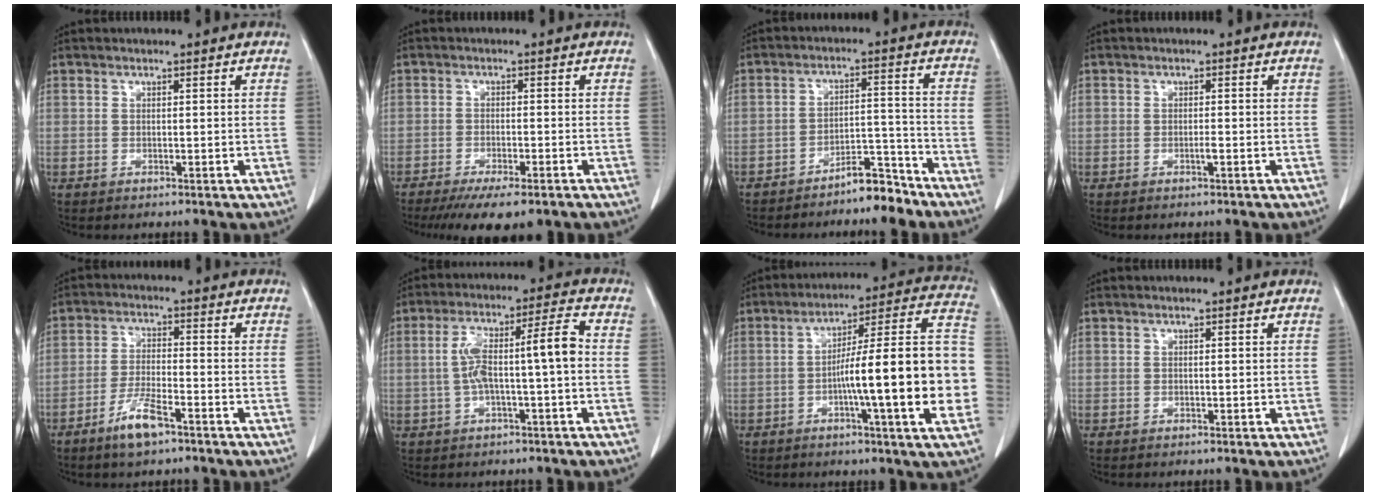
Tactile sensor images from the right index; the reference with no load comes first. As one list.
[{"total": 8.5, "force": [-6.3, 2.5, 5.2], "torque": [-0.070, -0.012, -0.094]}, {"total": 6.3, "force": [-5.5, 1.4, 2.7], "torque": [-0.036, 0.013, -0.093]}, {"total": 0.9, "force": [-0.4, 0.1, 0.8], "torque": [-0.016, 0.000, -0.006]}, {"total": 6.1, "force": [-4.1, 1.1, 4.4], "torque": [-0.090, -0.005, -0.075]}, {"total": 9.1, "force": [-0.6, 1.2, 9.0], "torque": [-0.165, 0.038, -0.010]}, {"total": 20.8, "force": [-3.7, 0.3, 20.4], "torque": [-0.233, 0.026, -0.058]}, {"total": 0.0}]